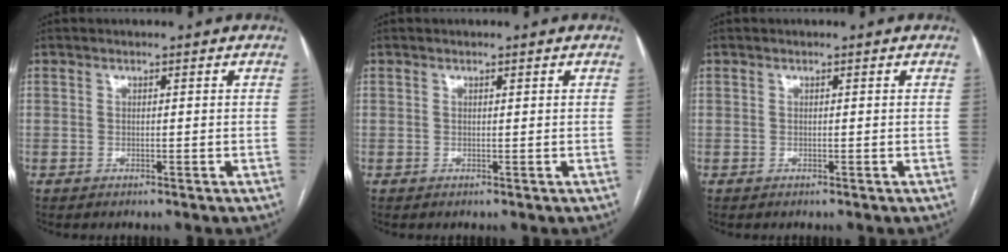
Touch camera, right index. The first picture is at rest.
{"total": 0.0}
{"total": 0.0}